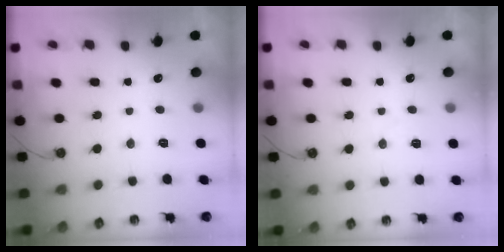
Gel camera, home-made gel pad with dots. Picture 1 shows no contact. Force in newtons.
{"total": 6.4, "press": 6.3, "slide": 0.8}